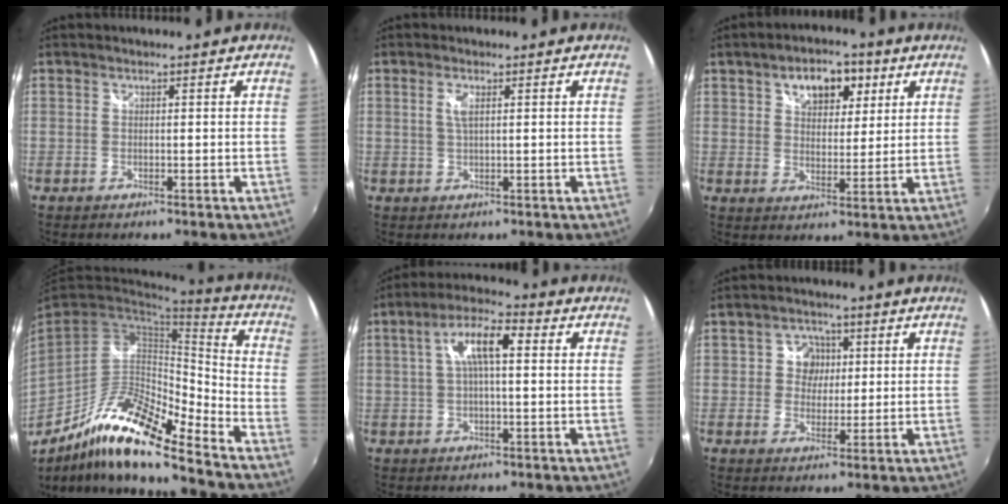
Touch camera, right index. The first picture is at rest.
{"total": 1.8, "force": [0.5, 0.3, 1.7], "torque": [-0.032, 0.000, 0.009]}
{"total": 9.6, "force": [4.8, 5.7, 6.0], "torque": [-0.092, 0.024, 0.077]}
{"total": 17.1, "force": [-12.2, 2.7, 11.7], "torque": [-0.212, -0.014, -0.237]}
{"total": 8.0, "force": [1.4, 2.3, 7.5], "torque": [-0.139, 0.019, 0.023]}
{"total": 4.6, "force": [0.7, 4.4, 1.2], "torque": [-0.014, 0.008, 0.007]}